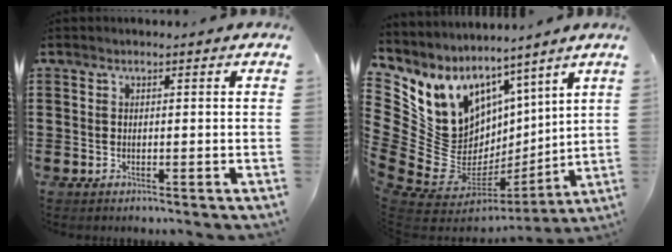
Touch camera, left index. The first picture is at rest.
{"total": 14.1, "force": [2.4, 12.8, 5.4], "torque": [-0.144, -0.058, 0.065]}